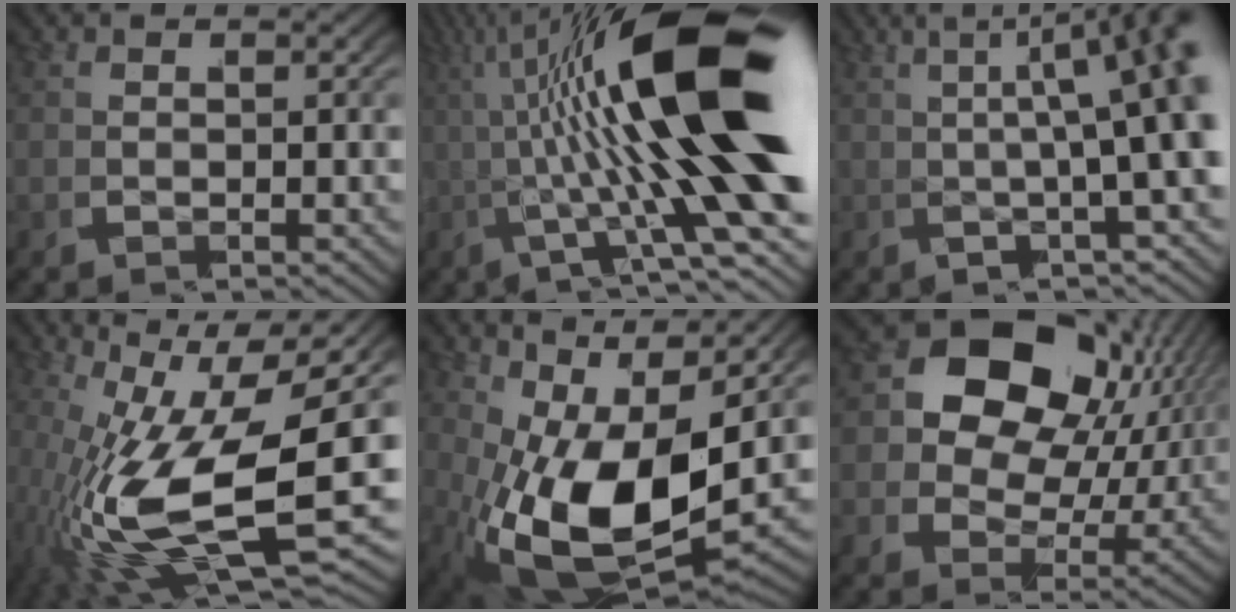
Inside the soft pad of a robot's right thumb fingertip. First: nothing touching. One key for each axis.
{"total": 12.1, "fx": 0.8, "fy": 4.2, "fz": 11.3, "tx": -0.191, "ty": -0.012, "tz": 0.006}
{"total": 7.5, "fx": 1.7, "fy": 3.6, "fz": 6.3, "tx": -0.075, "ty": 0.008, "tz": 0.011}
{"total": 15.4, "fx": -2.4, "fy": 8.5, "fz": 12.6, "tx": -0.275, "ty": -0.065, "tz": -0.018}
{"total": 14.2, "fx": 0.4, "fy": 8.5, "fz": 11.3, "tx": -0.241, "ty": -0.054, "tz": 0.028}
{"total": 13.5, "fx": 1.7, "fy": 10.5, "fz": 8.2, "tx": -0.165, "ty": -0.023, "tz": 0.016}